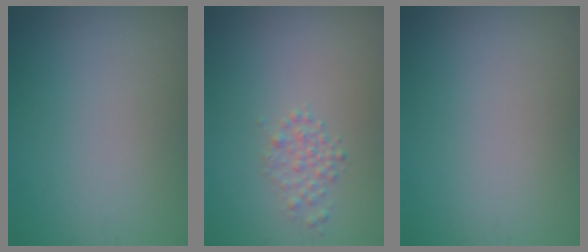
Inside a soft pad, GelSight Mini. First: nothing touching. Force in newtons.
{"total": 1.5, "press": 1.5, "slide": 0.1}
{"total": 0.0}